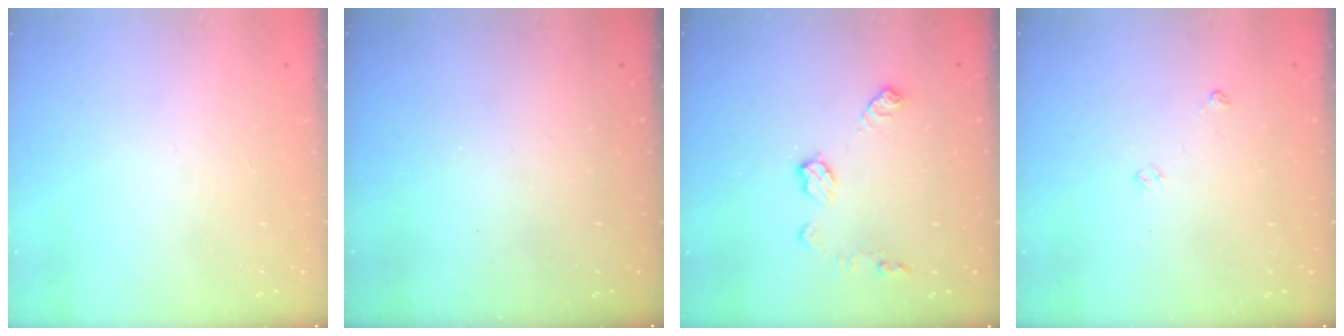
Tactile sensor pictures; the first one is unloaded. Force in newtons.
{"total": 0.0}
{"total": 7.9, "press": 7.9, "slide": 0.3}
{"total": 3.7, "press": 3.7, "slide": 0.6}